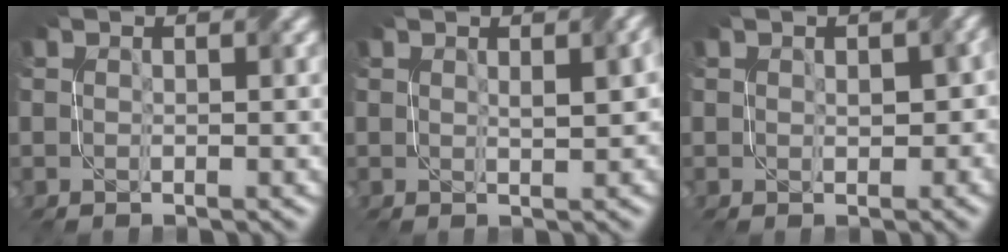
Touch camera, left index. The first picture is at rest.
{"total": 2.0, "force": [0.7, 0.5, 1.9], "torque": [-0.023, 0.008, 0.019]}
{"total": 3.1, "force": [0.2, 2.3, 2.1], "torque": [-0.016, -0.001, 0.021]}